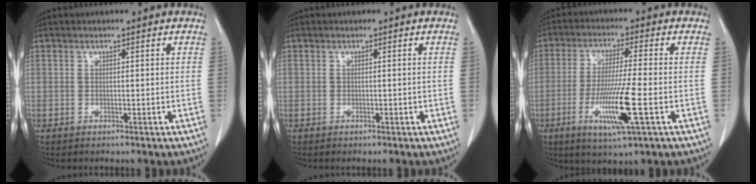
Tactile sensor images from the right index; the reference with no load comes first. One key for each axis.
{"total": 0.0}
{"total": 10.4, "fx": -3.3, "fy": -0.2, "fz": 9.8, "tx": -0.193, "ty": -0.021, "tz": -0.060}